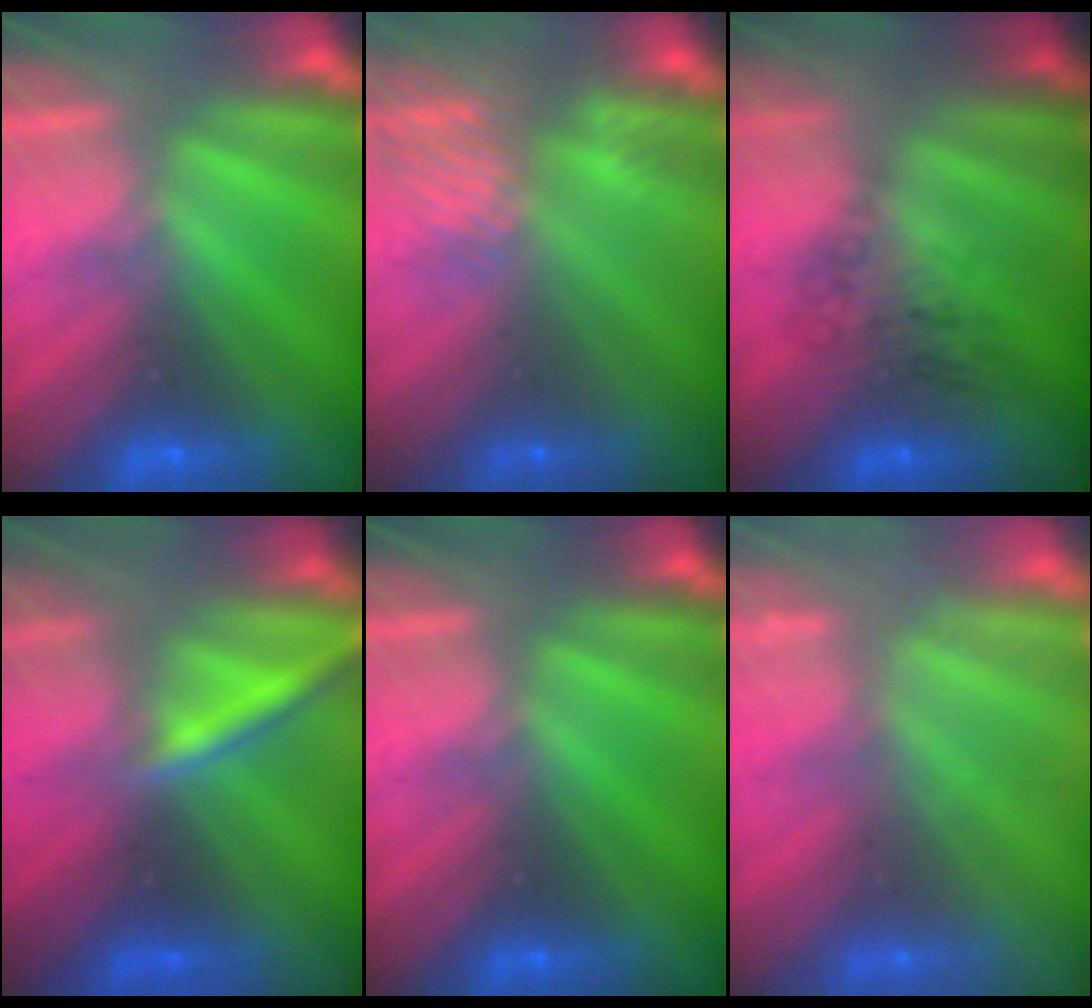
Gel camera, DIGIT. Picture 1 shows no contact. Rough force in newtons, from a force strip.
{"total": 8.1}
{"total": 2.6}
{"total": 2.3}
{"total": 0.0}
{"total": 2.3}